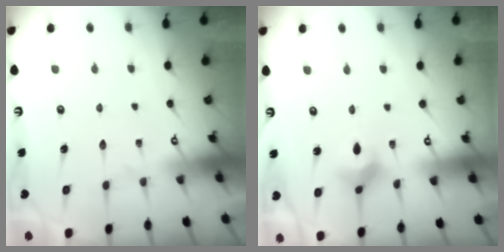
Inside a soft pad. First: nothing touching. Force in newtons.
{"total": 3.9, "press": 3.8, "slide": 0.8}